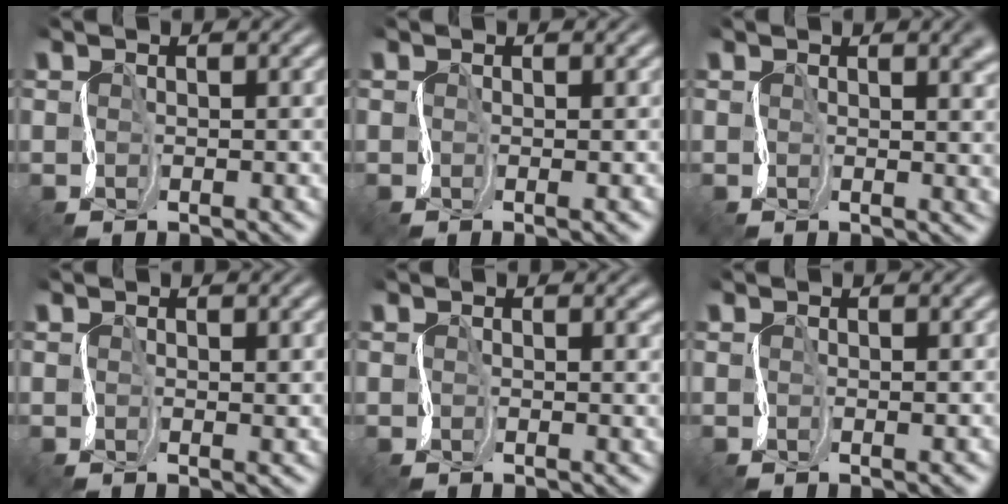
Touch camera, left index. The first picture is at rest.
{"total": 0.6, "force": [0.1, 0.0, 0.6], "torque": [-0.007, 0.001, 0.003]}
{"total": 4.1, "force": [1.0, 2.0, 3.5], "torque": [-0.020, 0.004, 0.012]}
{"total": 0.9, "force": [0.3, 0.4, 0.8], "torque": [-0.010, 0.000, 0.006]}
{"total": 1.6, "force": [0.5, 0.9, 1.2], "torque": [-0.011, 0.000, 0.006]}
{"total": 0.5, "force": [0.3, 0.0, 0.5], "torque": [-0.003, 0.004, 0.005]}